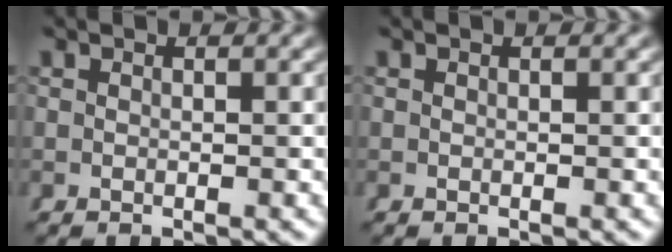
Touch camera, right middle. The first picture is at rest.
{"total": 0.0}